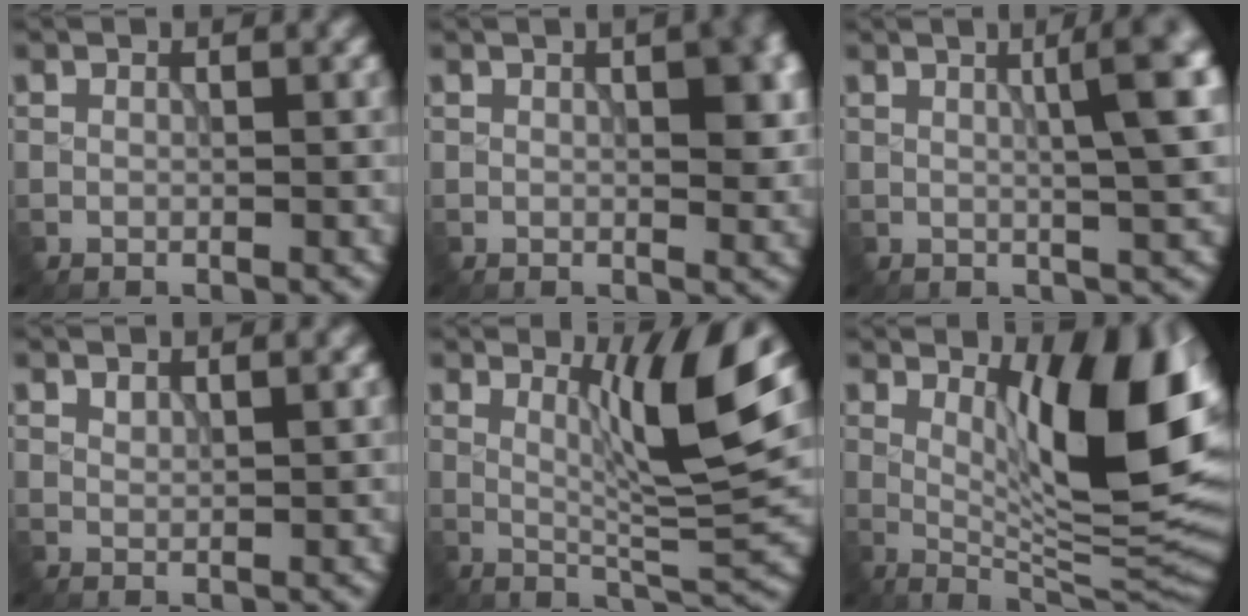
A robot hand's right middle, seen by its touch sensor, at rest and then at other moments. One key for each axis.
{"total": 4.8, "fx": 1.0, "fy": 2.0, "fz": 4.3, "tx": -0.044, "ty": 0.004, "tz": 0.018}
{"total": 5.8, "fx": 1.4, "fy": 1.0, "fz": 5.5, "tx": -0.052, "ty": 0.019, "tz": 0.020}
{"total": 0.8, "fx": 0.8, "fy": 0.0, "fz": 0.1, "tx": -0.006, "ty": 0.001, "tz": 0.016}
{"total": 7.3, "fx": 2.6, "fy": 0.8, "fz": 6.8, "tx": -0.108, "ty": -0.005, "tz": 0.046}
{"total": 12.6, "fx": 3.2, "fy": 3.5, "fz": 11.6, "tx": -0.165, "ty": -0.005, "tz": 0.054}